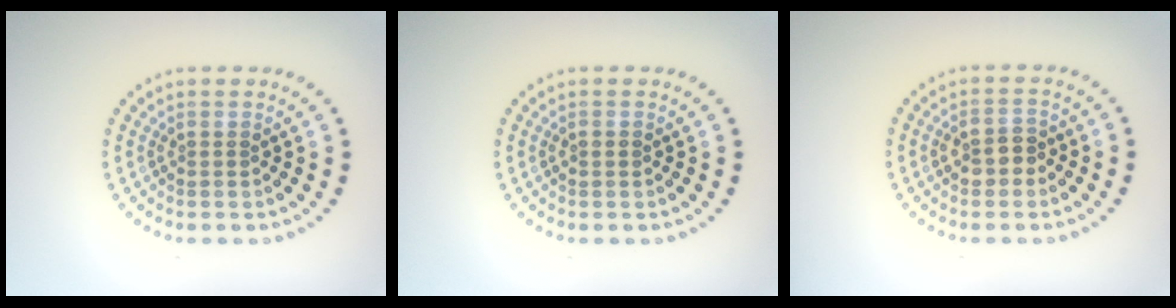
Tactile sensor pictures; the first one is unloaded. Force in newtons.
{"total": 0.8, "press": 0.8, "slide": 0.2}
{"total": 2.1, "press": 2.1, "slide": 0.4}